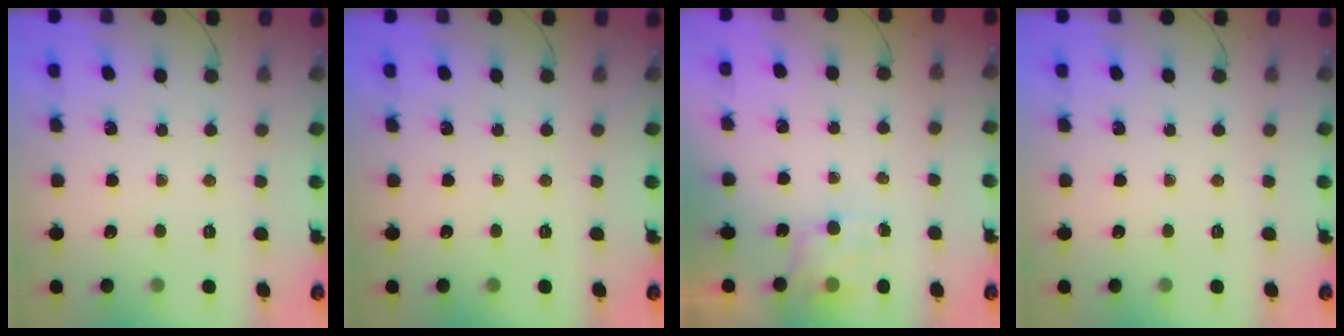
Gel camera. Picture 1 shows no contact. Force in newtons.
{"total": 0.0}
{"total": 4.8, "press": 4.6, "slide": 1.2}
{"total": 0.0}